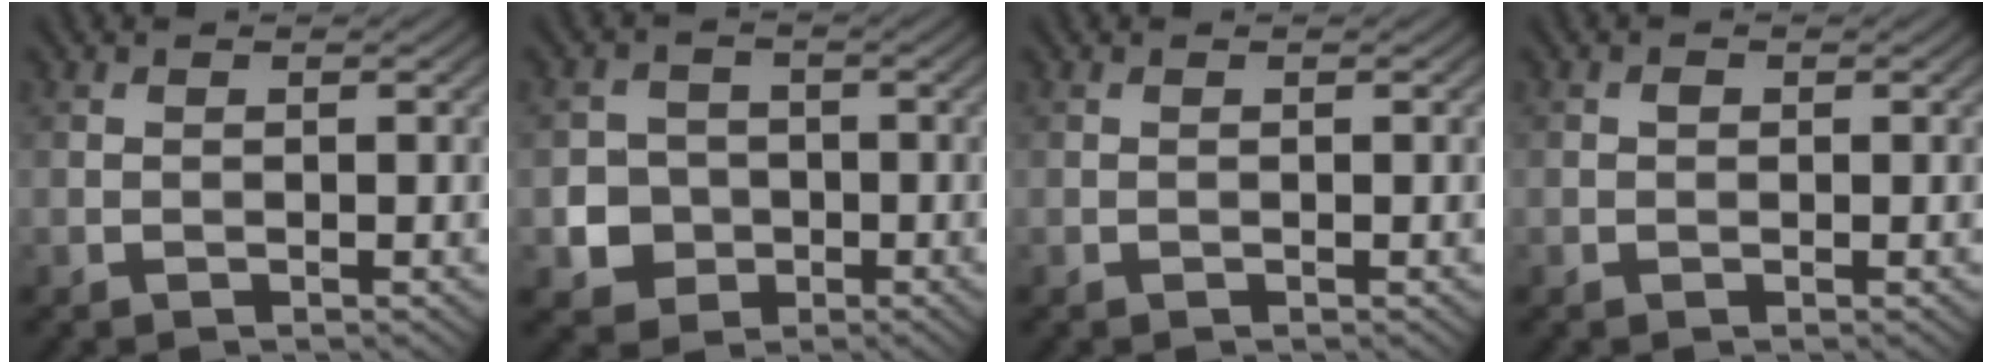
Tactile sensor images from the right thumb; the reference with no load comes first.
{"total": 5.1, "force": [-1.2, 4.8, 1.4], "torque": [-0.025, -0.006, -0.043]}
{"total": 0.0}
{"total": 0.6, "force": [0.1, 0.5, 0.3], "torque": [-0.003, -0.002, -0.001]}